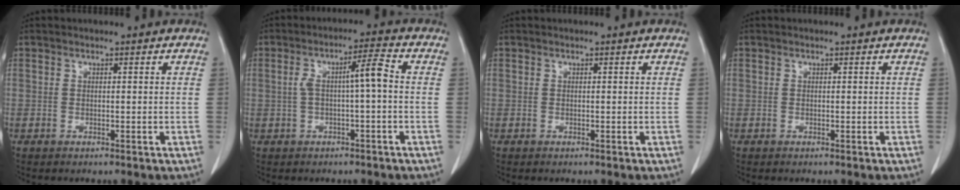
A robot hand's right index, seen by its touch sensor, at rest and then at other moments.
{"total": 5.4, "force": [0.0, 0.6, 5.3], "torque": [-0.094, 0.022, 0.002]}
{"total": 0.0}
{"total": 0.0}